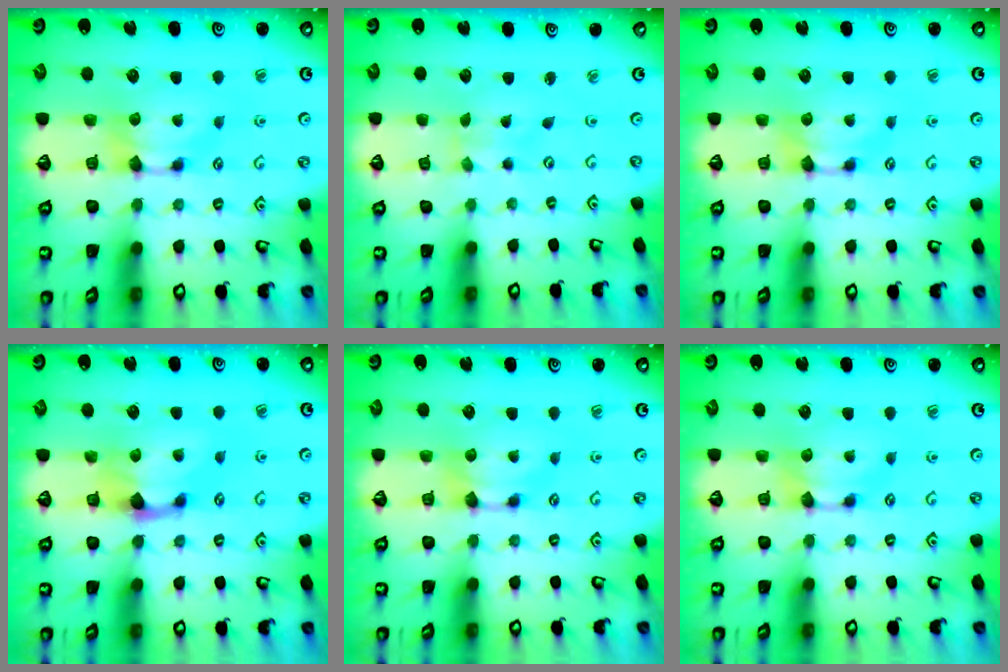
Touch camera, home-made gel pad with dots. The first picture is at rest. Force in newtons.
{"total": 4.4, "press": 4.3, "slide": 0.8}
{"total": 0.0}
{"total": 1.4, "press": 0.9, "slide": 1.1}
{"total": 0.0}
{"total": 0.0}